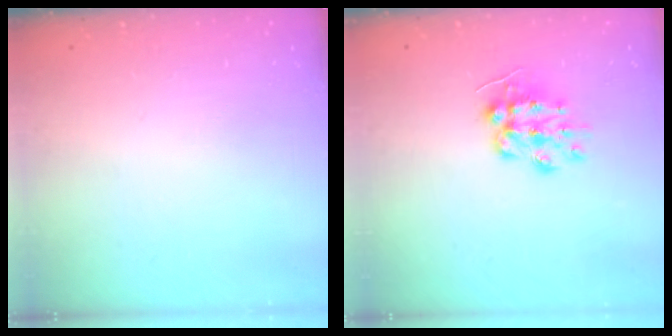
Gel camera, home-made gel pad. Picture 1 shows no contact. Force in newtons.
{"total": 10.0, "press": 10.0, "slide": 0.4}